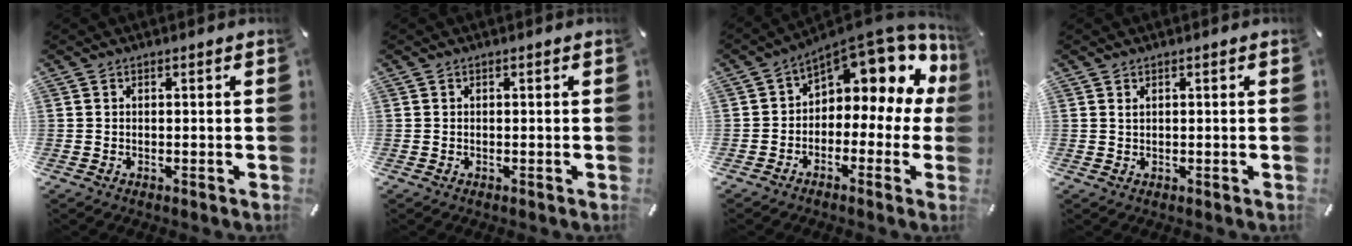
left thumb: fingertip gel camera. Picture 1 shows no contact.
{"total": 0.0}
{"total": 10.3, "force": [6.0, 5.3, 6.4], "torque": [-0.094, -0.058, 0.099]}
{"total": 0.7, "force": [0.4, 0.4, 0.5], "torque": [-0.010, 0.001, 0.007]}